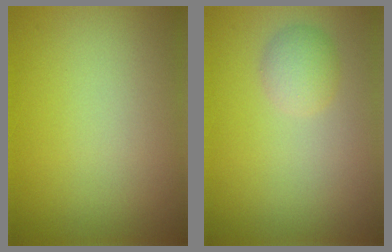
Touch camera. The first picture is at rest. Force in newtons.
{"total": 1.8, "press": 1.8, "slide": 0.1}